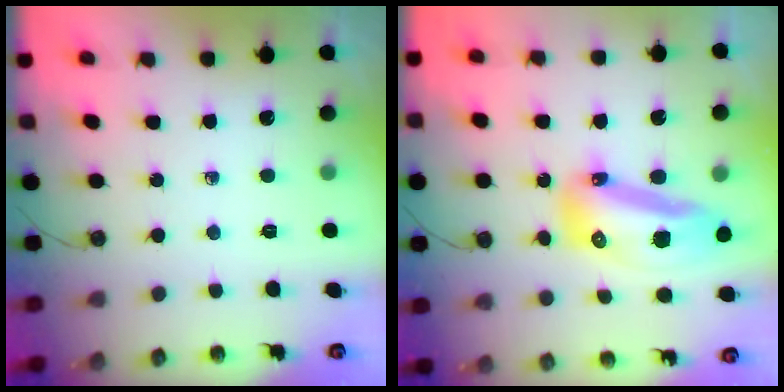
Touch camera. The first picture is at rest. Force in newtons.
{"total": 14.3, "press": 14.2, "slide": 1.7}